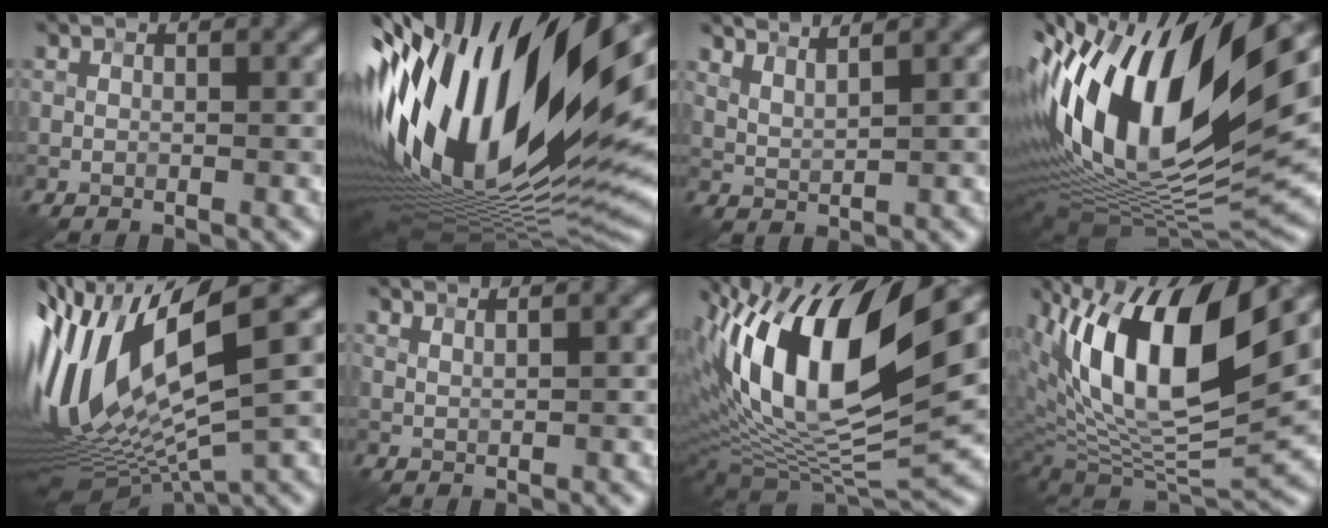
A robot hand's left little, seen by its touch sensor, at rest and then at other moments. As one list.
[{"total": 20.7, "force": [4.9, 8.2, 18.3], "torque": [-0.344, -0.010, 0.081]}, {"total": 2.9, "force": [2.4, 0.5, 1.5], "torque": [-0.029, 0.002, 0.042]}, {"total": 19.2, "force": [3.9, 8.8, 16.6], "torque": [-0.318, 0.011, 0.057]}, {"total": 14.5, "force": [1.6, 5.1, 13.5], "torque": [-0.297, -0.012, 0.048]}, {"total": 1.6, "force": [1.2, 0.4, 0.9], "torque": [-0.011, -0.005, 0.010]}, {"total": 16.5, "force": [4.7, 7.1, 14.1], "torque": [-0.265, 0.017, 0.074]}, {"total": 15.2, "force": [6.3, 6.4, 12.3], "torque": [-0.221, 0.016, 0.104]}]